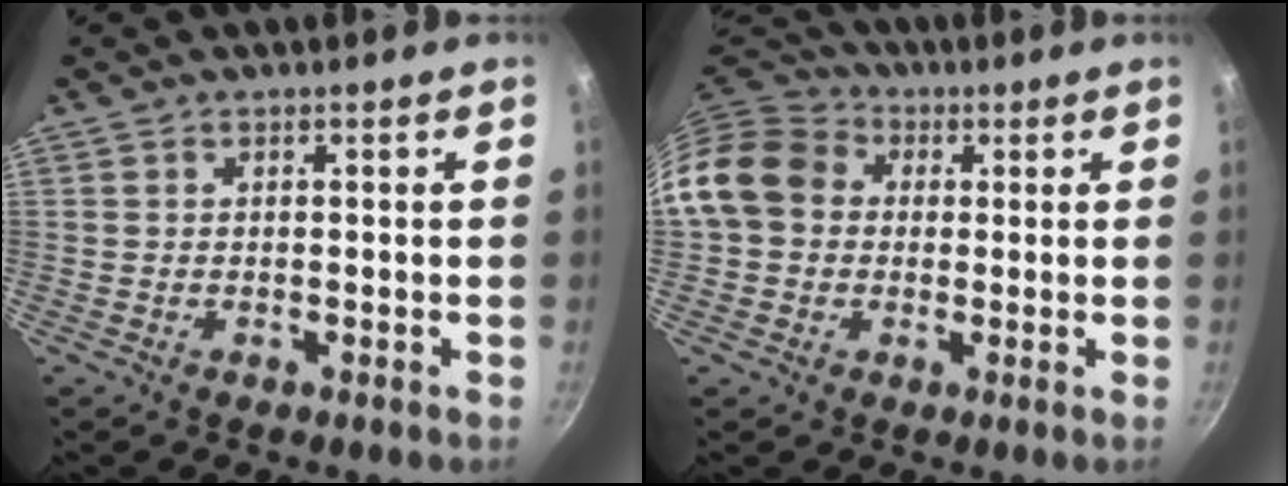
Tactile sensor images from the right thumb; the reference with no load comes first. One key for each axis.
{"total": 12.5, "fx": 1.8, "fy": 10.5, "fz": 6.5, "tx": -0.093, "ty": 0.025, "tz": 0.017}